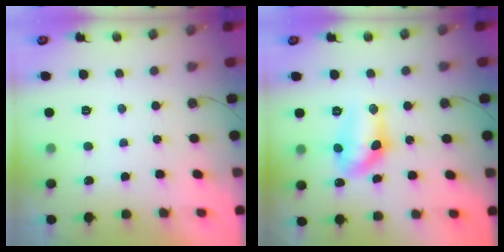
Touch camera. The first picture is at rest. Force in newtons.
{"total": 13.5, "press": 12.8, "slide": 4.5}